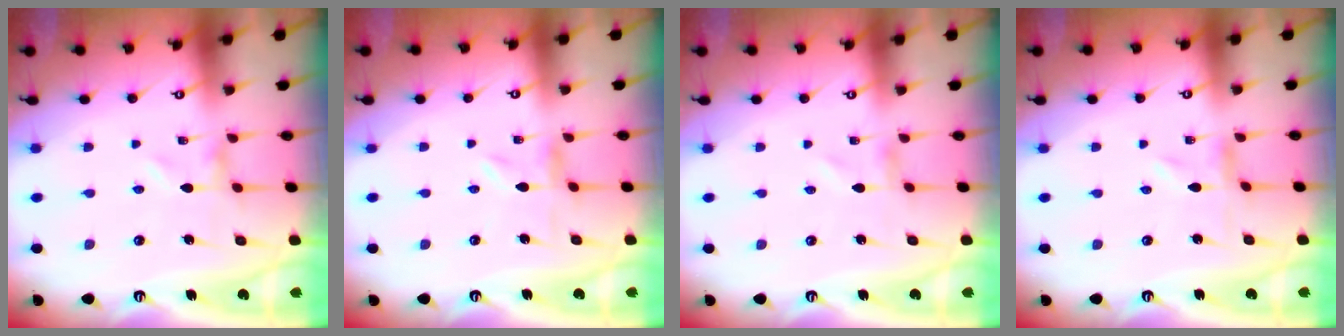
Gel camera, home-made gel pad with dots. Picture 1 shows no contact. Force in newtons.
{"total": 0.7, "press": 0.6, "slide": 0.3}
{"total": 1.0, "press": 1.0, "slide": 0.0}
{"total": 0.0}